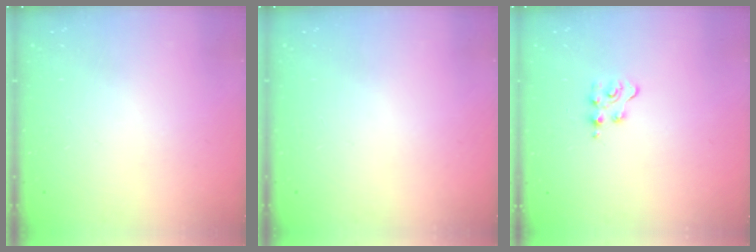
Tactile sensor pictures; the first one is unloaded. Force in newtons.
{"total": 0.0}
{"total": 3.5, "press": 3.5, "slide": 0.4}